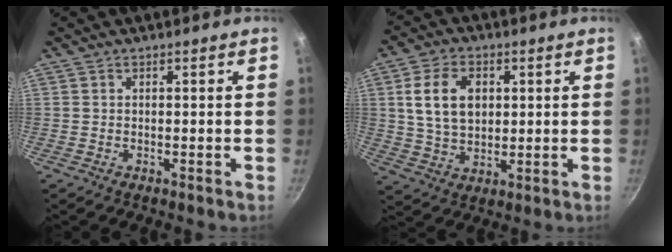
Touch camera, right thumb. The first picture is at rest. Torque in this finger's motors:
{"motor_torque": [0.29, 2.67, 0.90, 0.08, 0.23]}